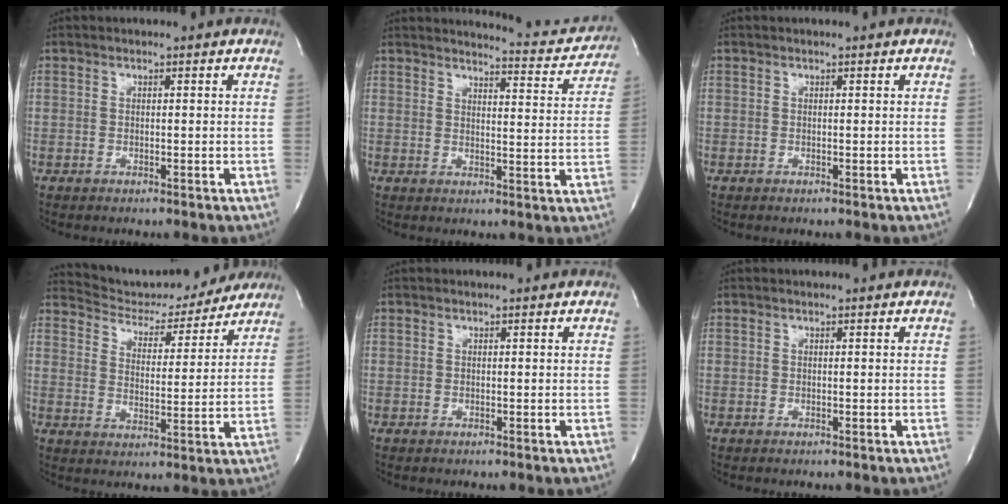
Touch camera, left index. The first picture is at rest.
{"total": 8.9, "force": [8.9, 0.7, 0.8], "torque": [-0.003, -0.046, 0.090]}
{"total": 0.7, "force": [-0.7, -0.1, -0.1], "torque": [0.004, -0.011, -0.015]}
{"total": 14.6, "force": [14.0, 3.2, 2.7], "torque": [-0.036, -0.003, 0.205]}
{"total": 0.0}
{"total": 0.0}